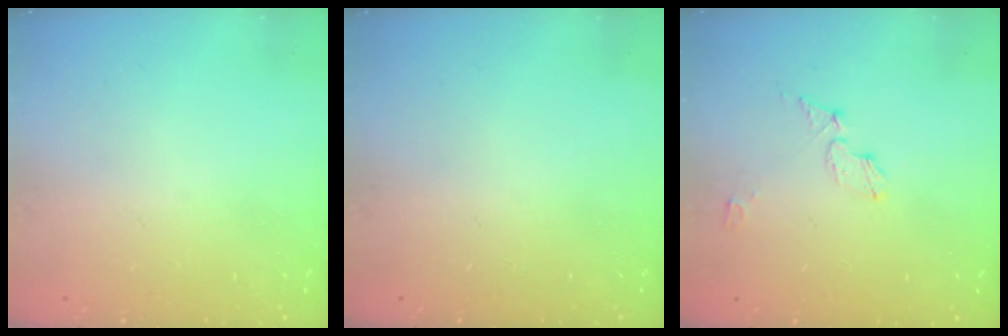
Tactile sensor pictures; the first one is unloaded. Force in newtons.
{"total": 0.0}
{"total": 6.1, "press": 6.1, "slide": 0.5}